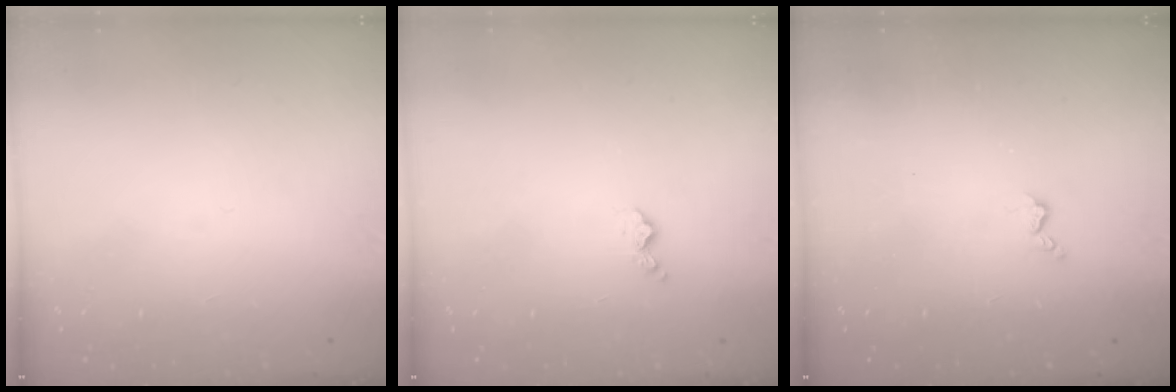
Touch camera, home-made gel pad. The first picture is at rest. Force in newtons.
{"total": 3.5, "press": 3.4, "slide": 0.6}
{"total": 2.8, "press": 2.8, "slide": 0.5}